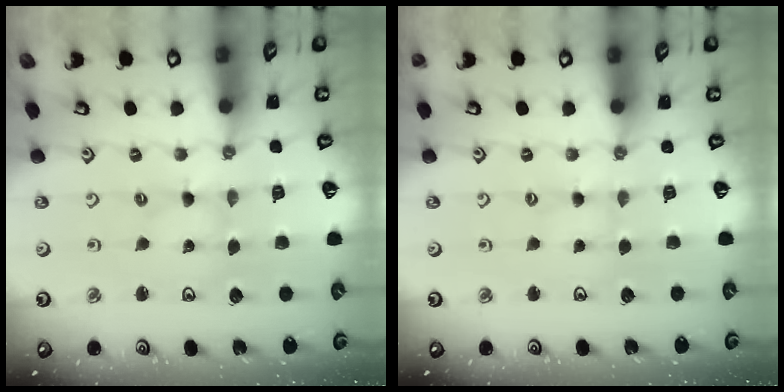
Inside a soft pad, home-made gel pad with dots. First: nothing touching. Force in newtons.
{"total": 0.9, "press": 0.9, "slide": 0.1}